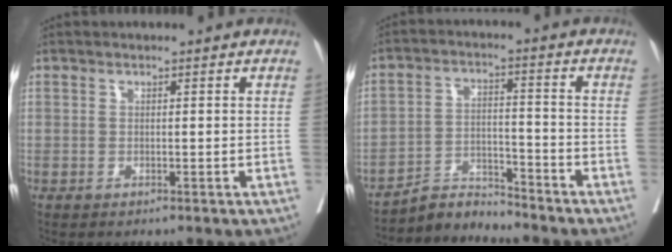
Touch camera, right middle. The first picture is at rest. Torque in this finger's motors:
{"motor_torque": [0.20, -0.19, -0.01, 0.01]}